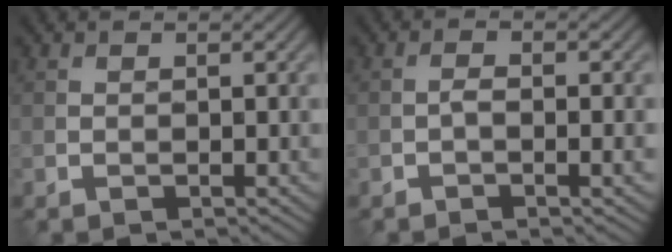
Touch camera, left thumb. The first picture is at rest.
{"total": 2.3, "force": [-0.8, 0.7, 2.1], "torque": [-0.040, 0.001, -0.018]}